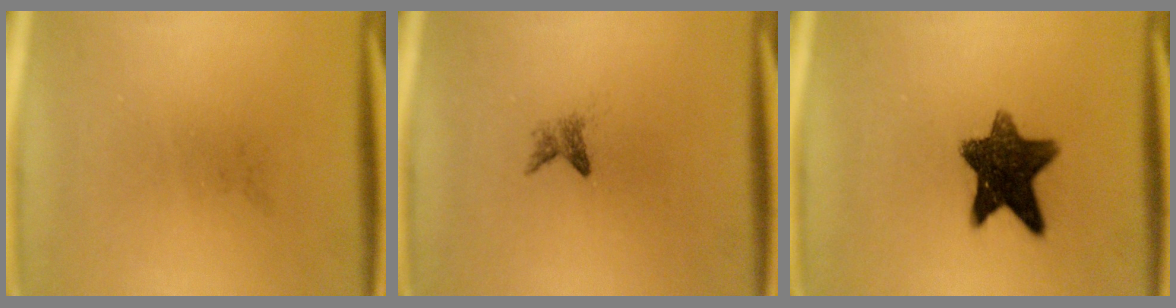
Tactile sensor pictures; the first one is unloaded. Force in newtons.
{"total": 1.4}
{"total": 10.9}